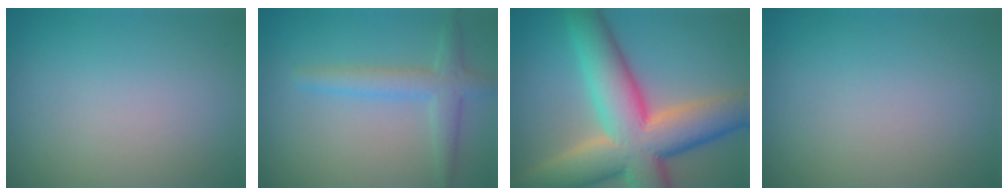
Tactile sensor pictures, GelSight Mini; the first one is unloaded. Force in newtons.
{"total": 3.1, "press": 3.1, "slide": 0.1}
{"total": 13.7, "press": 13.7, "slide": 0.9}
{"total": 0.0}